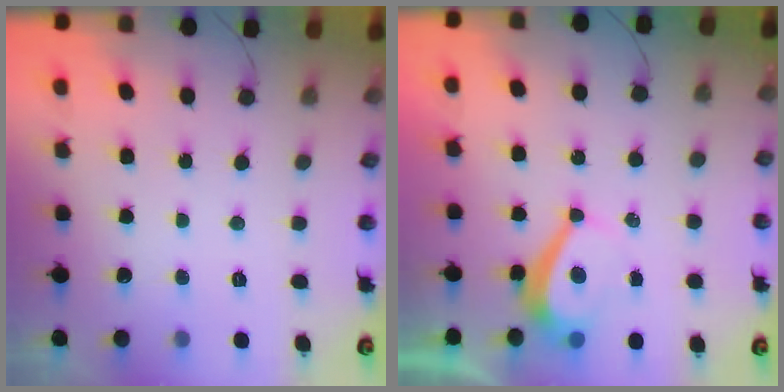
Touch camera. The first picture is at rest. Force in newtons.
{"total": 3.9, "press": 3.8, "slide": 0.8}